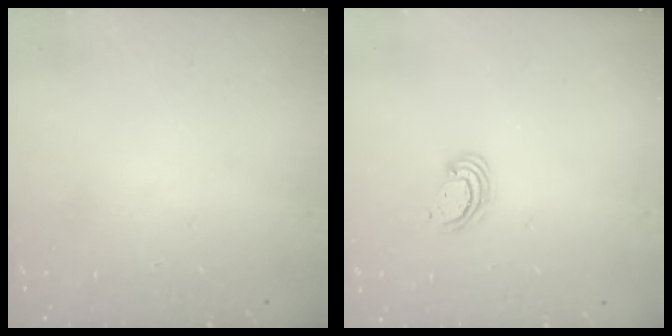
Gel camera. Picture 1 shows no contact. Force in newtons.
{"total": 2.5, "press": 2.5, "slide": 0.2}